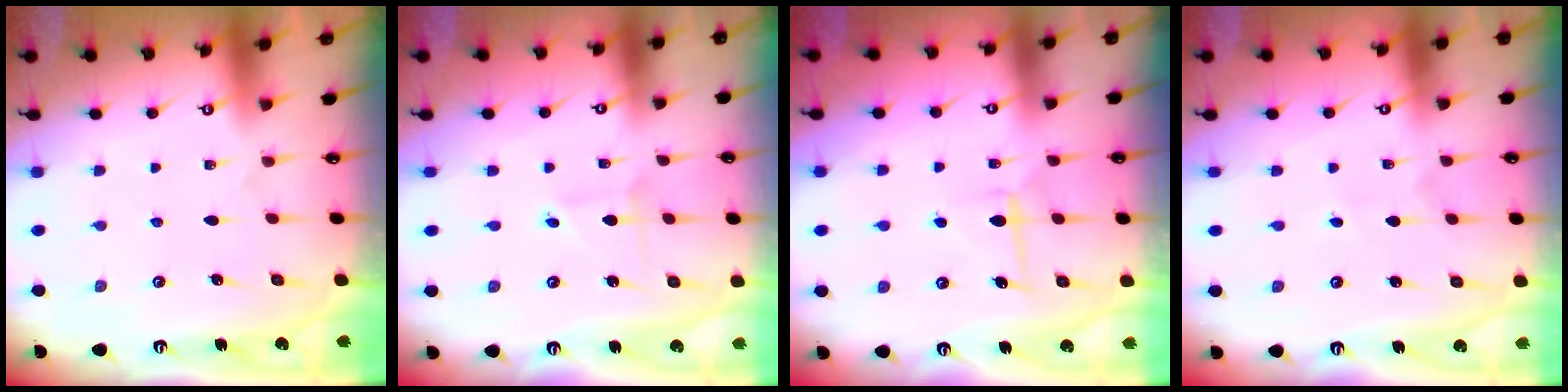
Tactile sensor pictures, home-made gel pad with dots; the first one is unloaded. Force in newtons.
{"total": 2.0, "press": 2.0, "slide": 0.1}
{"total": 6.5, "press": 6.4, "slide": 1.3}
{"total": 1.7, "press": 1.7, "slide": 0.1}